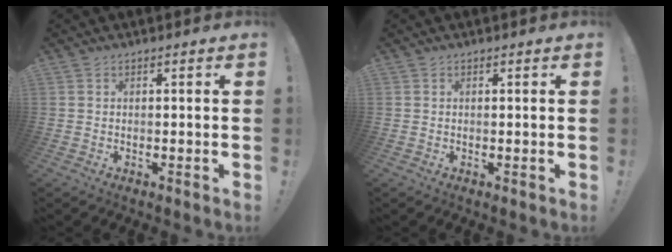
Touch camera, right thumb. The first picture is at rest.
{"total": 0.0}